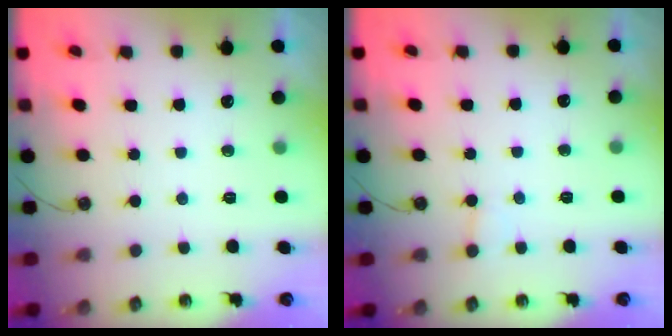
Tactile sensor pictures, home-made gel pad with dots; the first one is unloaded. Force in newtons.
{"total": 3.4, "press": 3.4, "slide": 0.3}